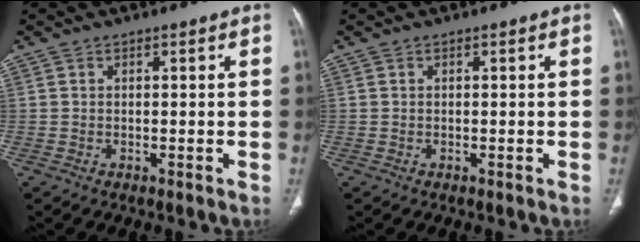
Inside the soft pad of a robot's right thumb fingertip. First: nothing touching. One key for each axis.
{"total": 0.0}